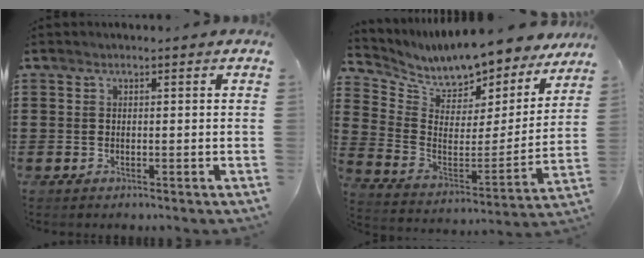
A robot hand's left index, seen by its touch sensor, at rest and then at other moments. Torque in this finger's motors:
{"motor_torque": [2.14, 0.00, 0.46, 0.14]}